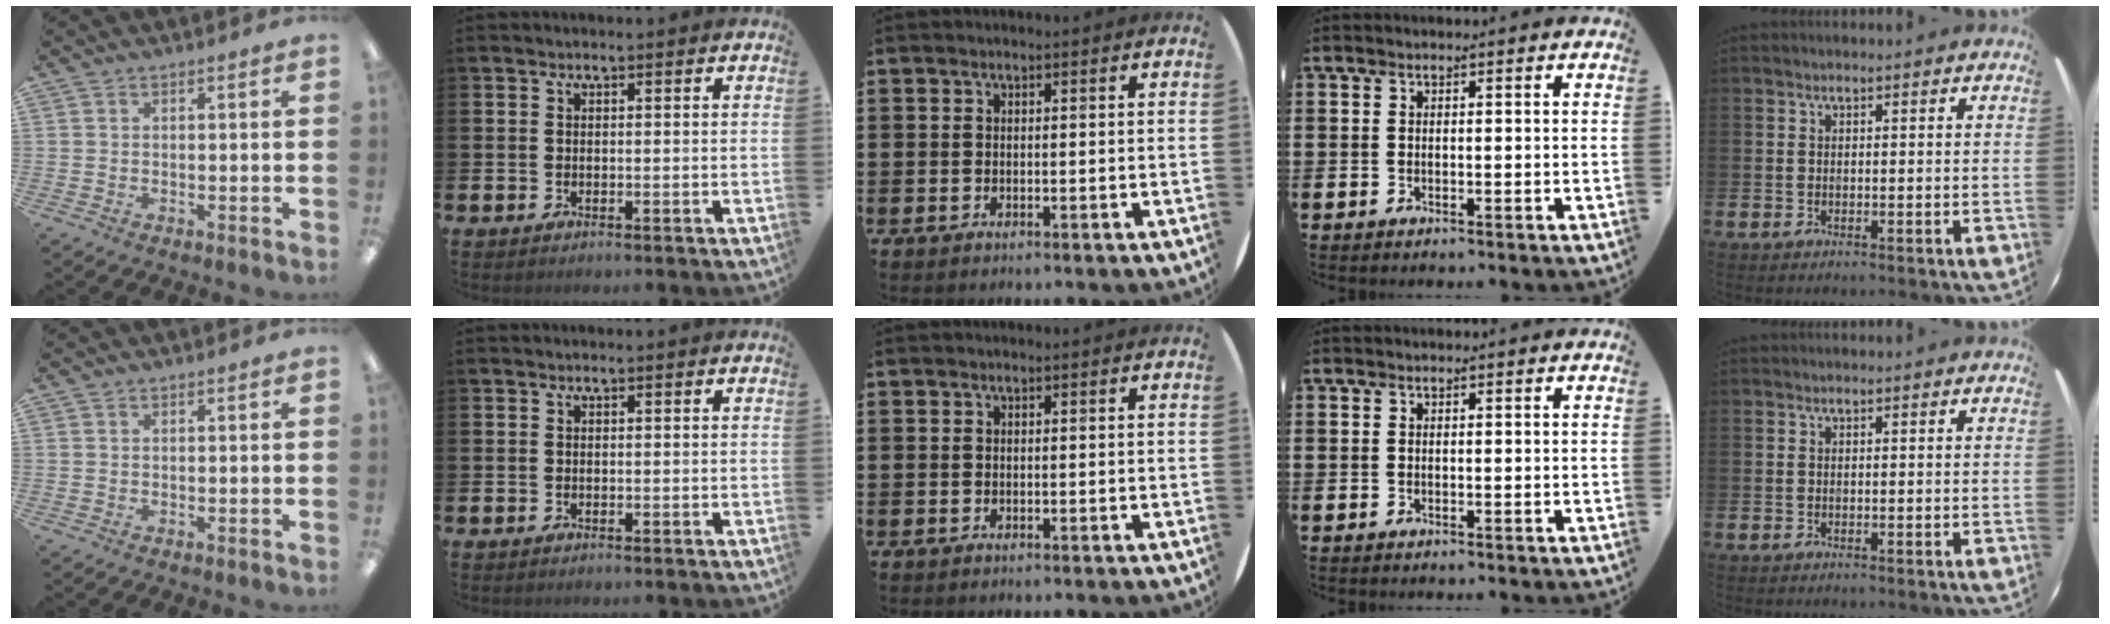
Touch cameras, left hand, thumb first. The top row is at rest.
{}